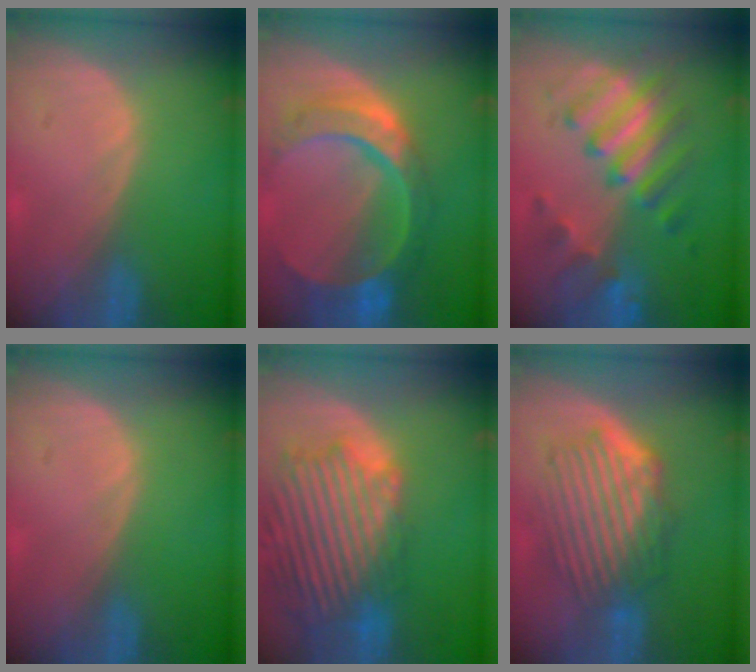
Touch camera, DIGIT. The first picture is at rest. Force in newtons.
{"total": 11.0, "press": 9.2, "slide": 6.1}
{"total": 8.4, "press": 8.4, "slide": 0.3}
{"total": 0.0}
{"total": 14.5, "press": 12.4, "slide": 7.6}
{"total": 9.4, "press": 8.3, "slide": 4.6}